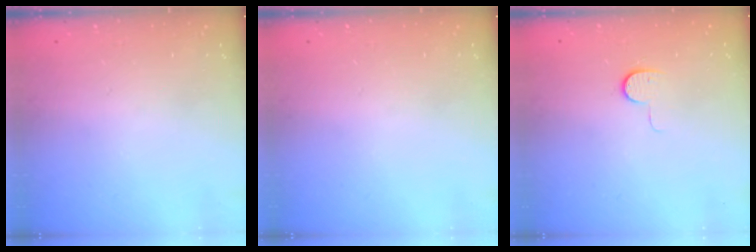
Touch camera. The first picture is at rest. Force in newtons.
{"total": 0.0}
{"total": 6.8, "press": 6.8, "slide": 0.6}